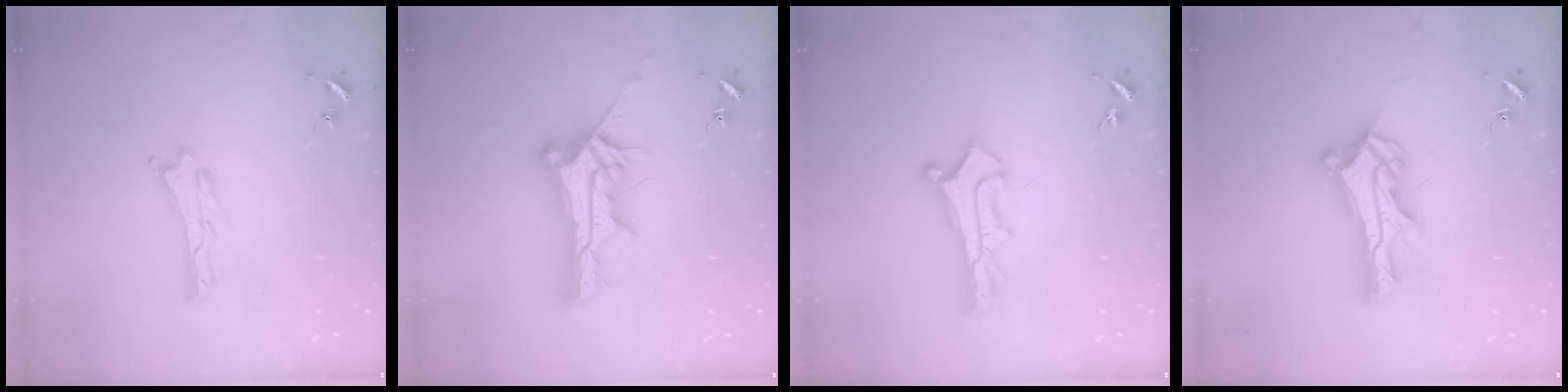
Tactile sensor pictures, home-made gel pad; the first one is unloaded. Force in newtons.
{"total": 11.4, "press": 11.3, "slide": 1.0}
{"total": 2.9, "press": 2.9, "slide": 0.3}
{"total": 10.8, "press": 10.8, "slide": 0.8}